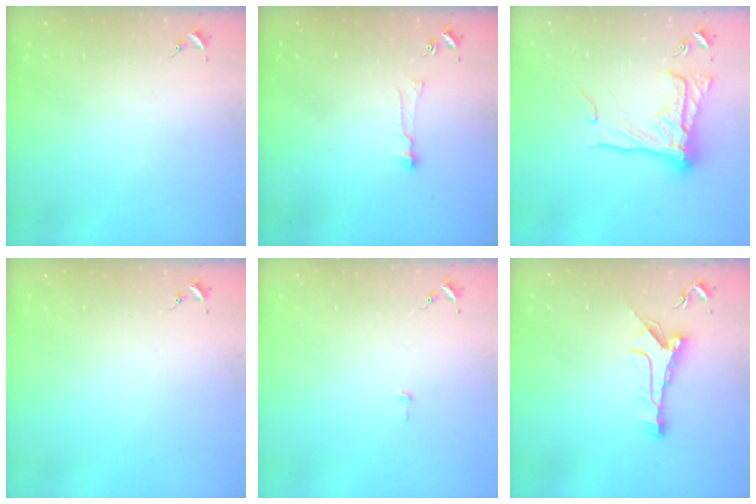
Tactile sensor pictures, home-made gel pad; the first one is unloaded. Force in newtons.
{"total": 5.9, "press": 5.9, "slide": 0.5}
{"total": 19.6, "press": 19.5, "slide": 1.7}
{"total": 0.0}
{"total": 2.1, "press": 2.1, "slide": 0.2}
{"total": 10.4, "press": 10.3, "slide": 0.8}